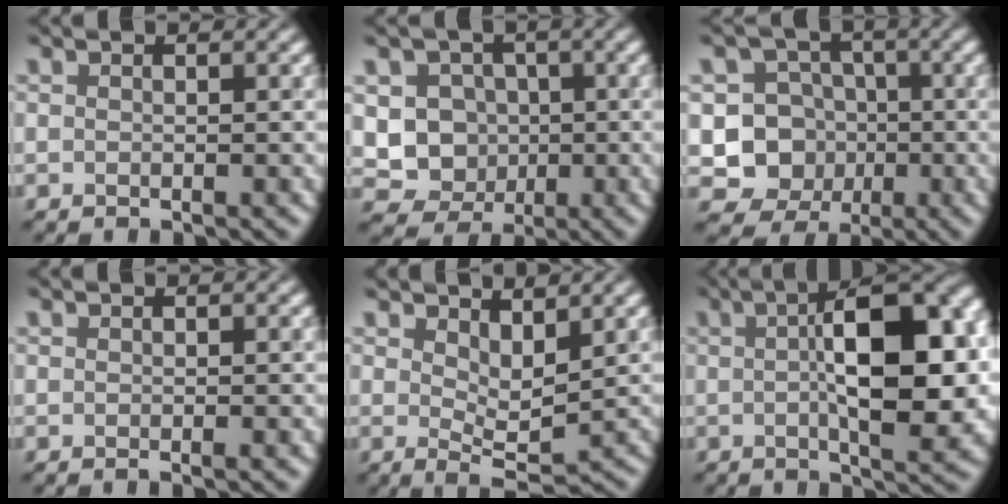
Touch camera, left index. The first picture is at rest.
{"total": 6.4, "force": [0.0, 5.9, 2.2], "torque": [-0.025, 0.016, -0.023]}
{"total": 8.3, "force": [-1.9, 7.8, 2.1], "torque": [-0.022, -0.001, -0.060]}
{"total": 0.6, "force": [-0.3, 0.0, 0.6], "torque": [-0.006, -0.002, -0.006]}
{"total": 3.4, "force": [1.5, 1.3, 2.7], "torque": [-0.047, -0.010, 0.028]}
{"total": 12.6, "force": [0.9, 4.3, 11.8], "torque": [-0.155, 0.012, 0.012]}